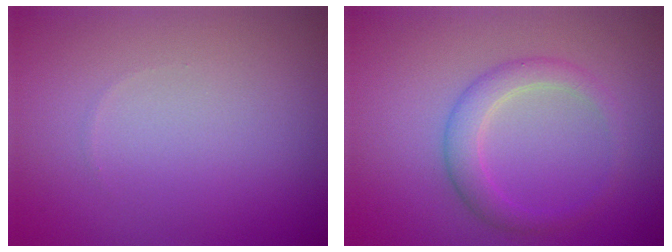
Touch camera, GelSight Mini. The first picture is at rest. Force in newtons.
{"total": 2.6, "press": 2.6, "slide": 0.1}